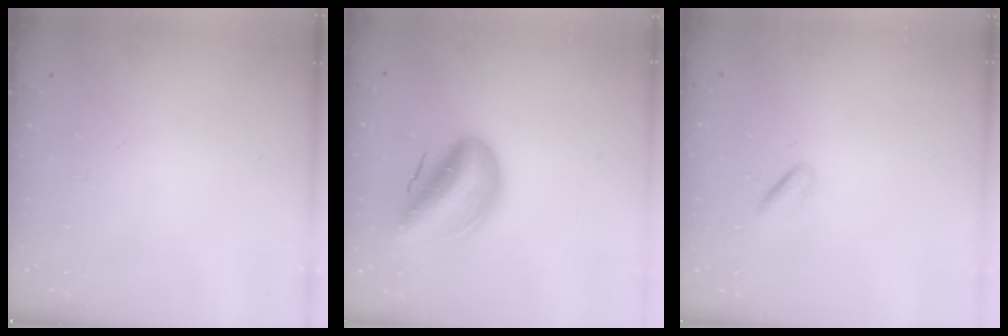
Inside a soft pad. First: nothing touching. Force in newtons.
{"total": 12.8, "press": 12.1, "slide": 4.1}
{"total": 1.2, "press": 0.9, "slide": 0.7}